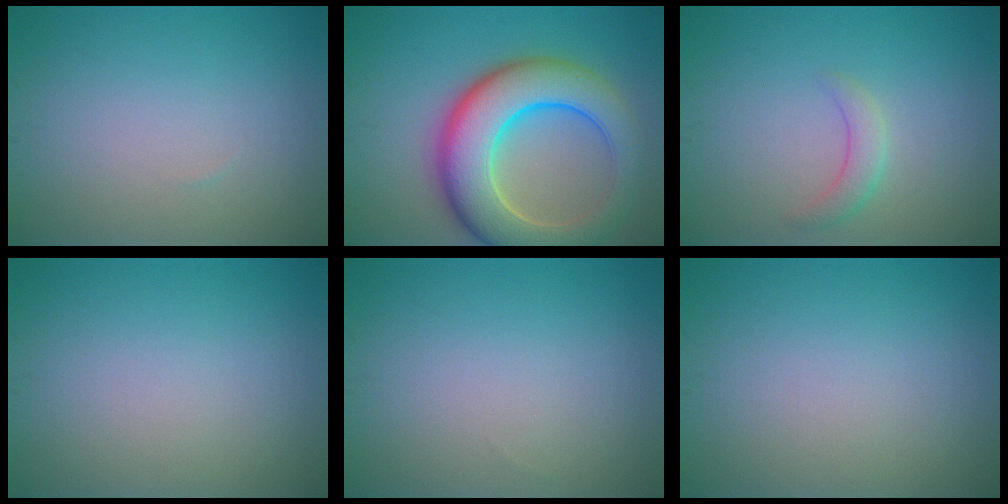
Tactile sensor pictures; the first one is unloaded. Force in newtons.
{"total": 10.9, "press": 10.9, "slide": 0.2}
{"total": 1.8, "press": 1.8, "slide": 0.2}
{"total": 0.0}
{"total": 0.0}
{"total": 0.0}